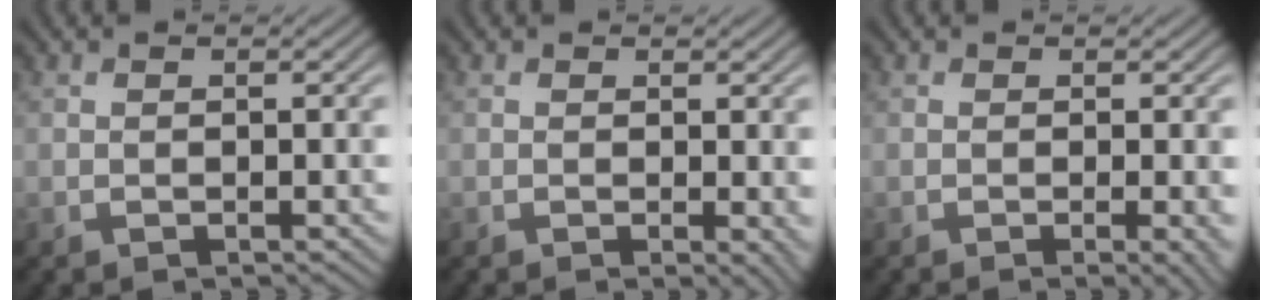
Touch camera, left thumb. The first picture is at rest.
{"total": 1.6, "force": [0.1, 0.4, 1.6], "torque": [-0.019, -0.005, 0.000]}
{"total": 2.2, "force": [-0.4, 0.3, 2.1], "torque": [-0.031, 0.000, -0.012]}